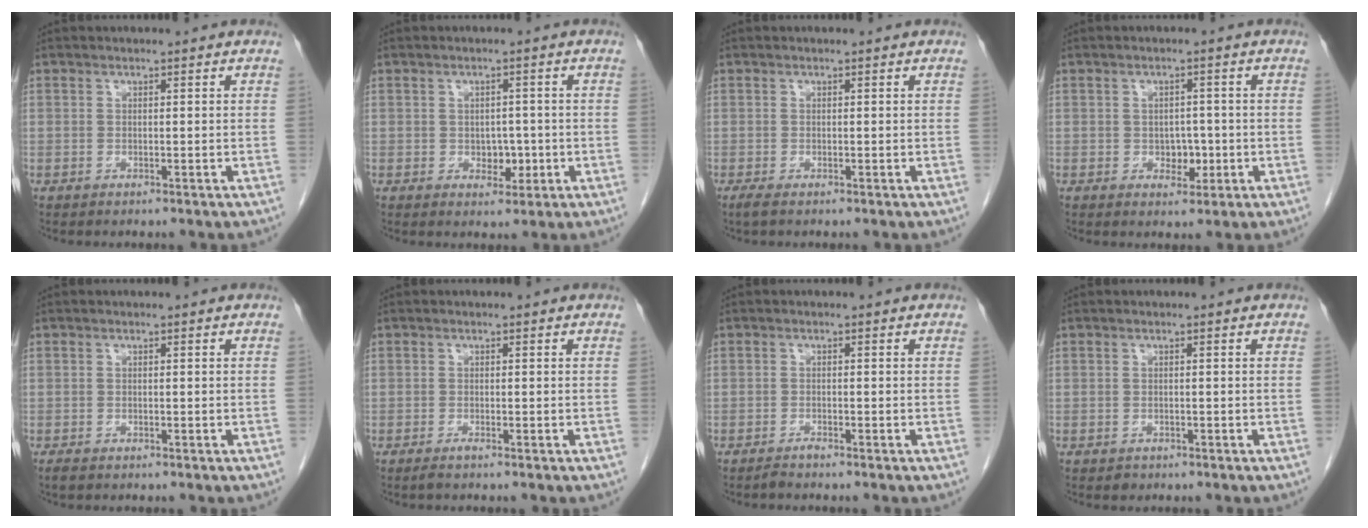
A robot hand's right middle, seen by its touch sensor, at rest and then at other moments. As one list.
[{"total": 2.9, "force": [-0.6, 2.1, 2.0], "torque": [-0.020, 0.004, -0.004]}, {"total": 0.9, "force": [-0.7, 0.1, 0.7], "torque": [-0.019, -0.005, -0.014]}, {"total": 3.0, "force": [-0.6, 2.1, 2.0], "torque": [-0.020, 0.005, -0.005]}, {"total": 1.0, "force": [-0.7, 0.4, 0.5], "torque": [-0.016, -0.003, -0.012]}, {"total": 0.8, "force": [-0.6, -0.1, 0.5], "torque": [-0.011, -0.002, -0.011]}, {"total": 0.9, "force": [-0.8, -0.1, 0.3], "torque": [-0.008, -0.001, -0.015]}, {"total": 0.8, "force": [-0.5, 0.6, 0.1], "torque": [-0.005, 0.002, -0.005]}]